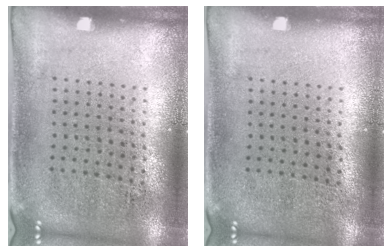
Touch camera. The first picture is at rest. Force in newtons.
{"total": 0.0}